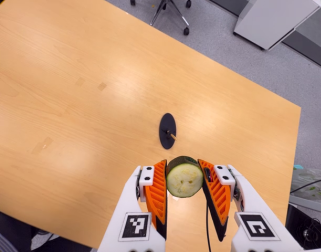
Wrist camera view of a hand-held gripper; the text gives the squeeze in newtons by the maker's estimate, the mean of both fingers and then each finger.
{"total": 11.2, "left": 10.0, "right": 12.4}